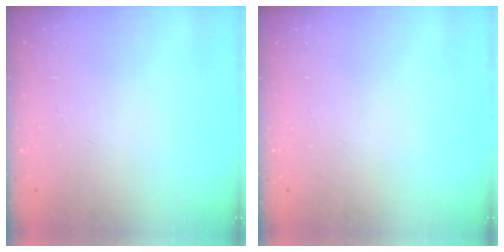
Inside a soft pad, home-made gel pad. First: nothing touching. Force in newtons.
{"total": 0.0}